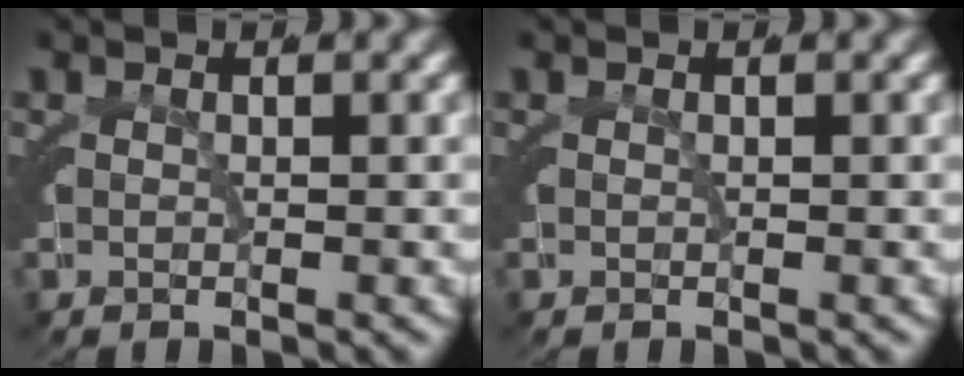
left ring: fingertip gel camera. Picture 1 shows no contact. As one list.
[{"total": 0.0}]